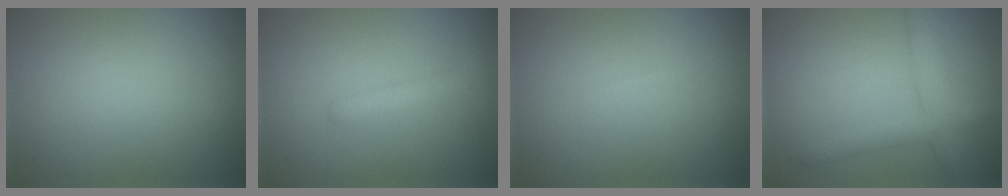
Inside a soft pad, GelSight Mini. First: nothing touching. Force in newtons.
{"total": 1.6, "press": 1.6, "slide": 0.1}
{"total": 0.0}
{"total": 2.8, "press": 2.8, "slide": 0.2}